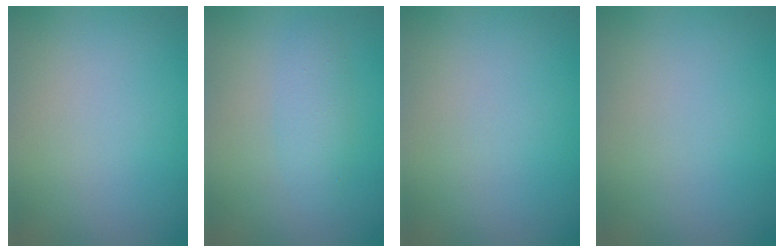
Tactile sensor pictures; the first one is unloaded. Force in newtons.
{"total": 1.9, "press": 1.9, "slide": 0.0}
{"total": 0.0}
{"total": 0.0}